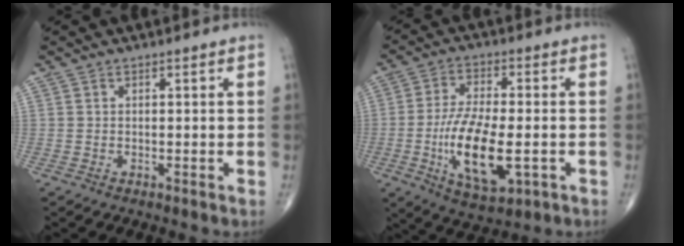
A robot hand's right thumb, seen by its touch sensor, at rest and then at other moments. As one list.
[{"total": 14.6, "force": [-3.3, 6.0, 12.9], "torque": [-0.237, -0.002, -0.049]}]